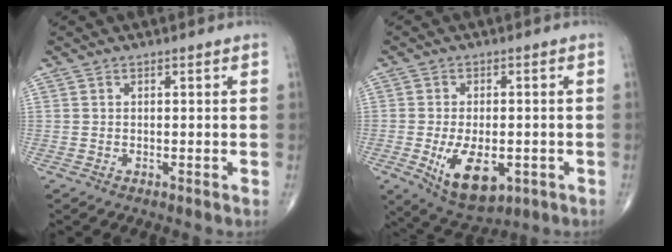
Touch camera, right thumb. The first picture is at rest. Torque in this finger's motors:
{"motor_torque": [-0.01, 0.56, 0.56, 0.40, 0.06]}